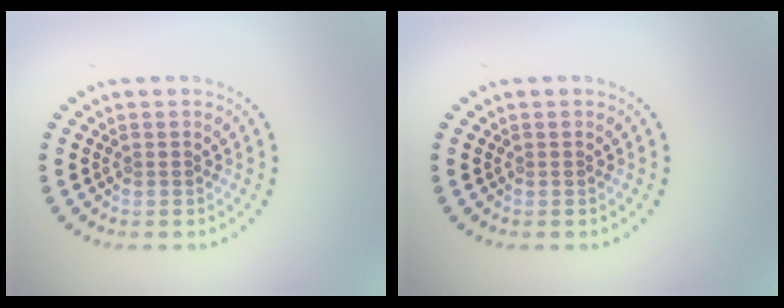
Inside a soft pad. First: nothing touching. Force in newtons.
{"total": 0.0}